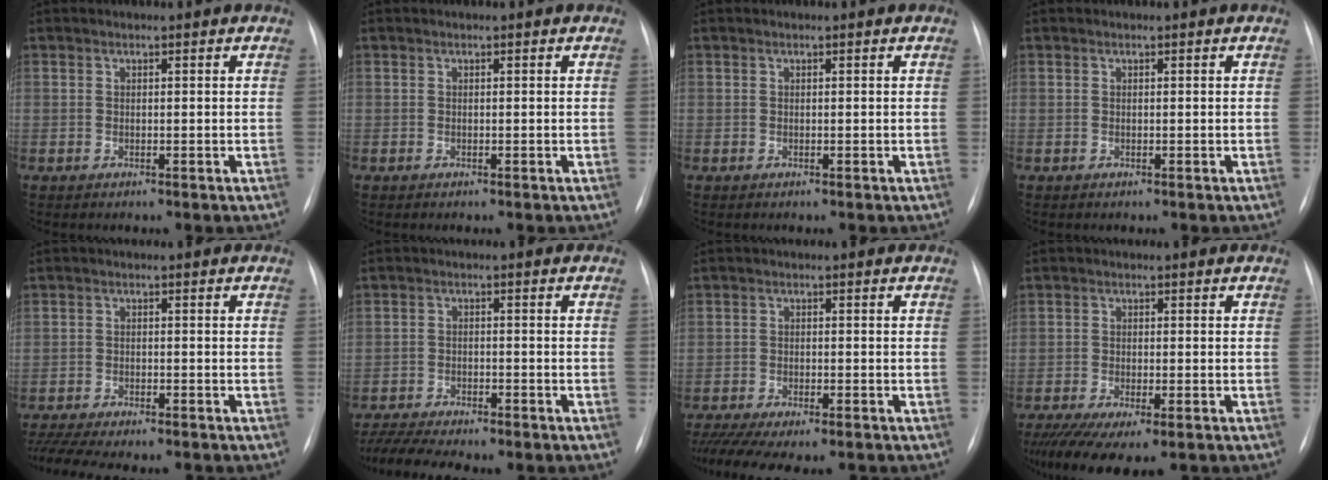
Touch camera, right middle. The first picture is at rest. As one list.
[{"total": 0.0}, {"total": 0.0}, {"total": 0.0}, {"total": 12.4, "force": [-10.8, 2.5, 5.6], "torque": [-0.098, -0.003, -0.152]}, {"total": 9.2, "force": [-8.0, 1.6, 4.2], "torque": [-0.068, -0.003, -0.122]}, {"total": 12.5, "force": [-10.1, 3.2, 6.4], "torque": [-0.116, -0.012, -0.146]}, {"total": 11.1, "force": [-7.7, 3.3, 7.2], "torque": [-0.122, -0.019, -0.116]}]